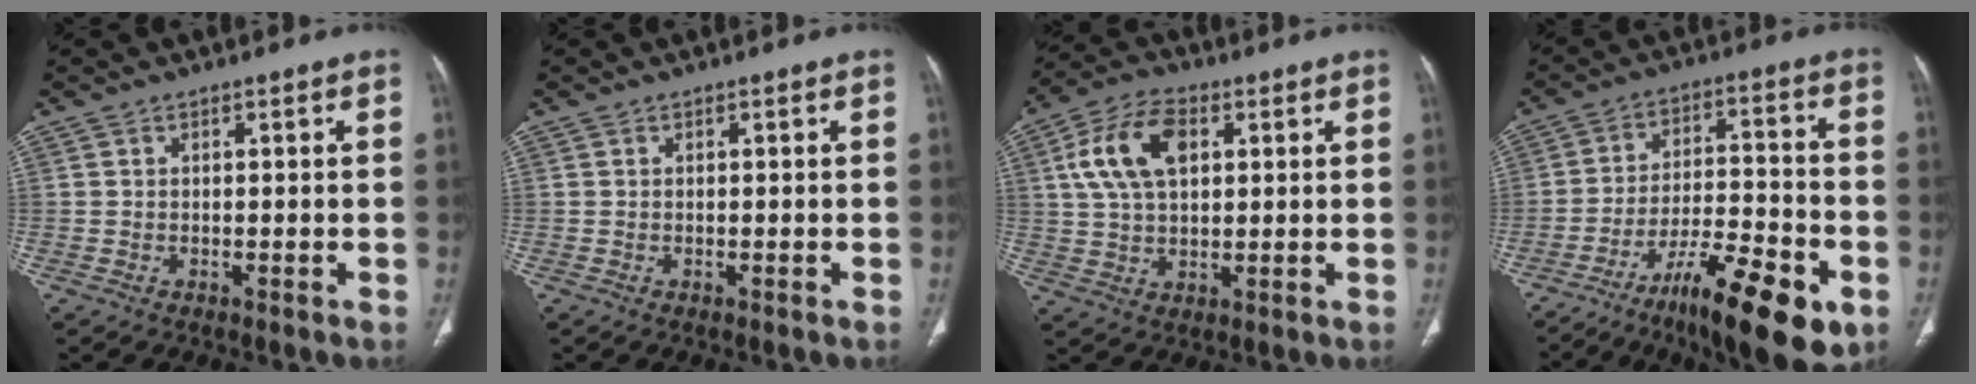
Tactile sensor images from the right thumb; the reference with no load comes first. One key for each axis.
{"total": 0.0}
{"total": 12.2, "fx": 3.4, "fy": 7.2, "fz": 9.2, "tx": -0.171, "ty": 0.009, "tz": 0.062}
{"total": 17.5, "fx": -9.4, "fy": 5.0, "fz": 13.9, "tx": -0.210, "ty": 0.056, "tz": -0.147}